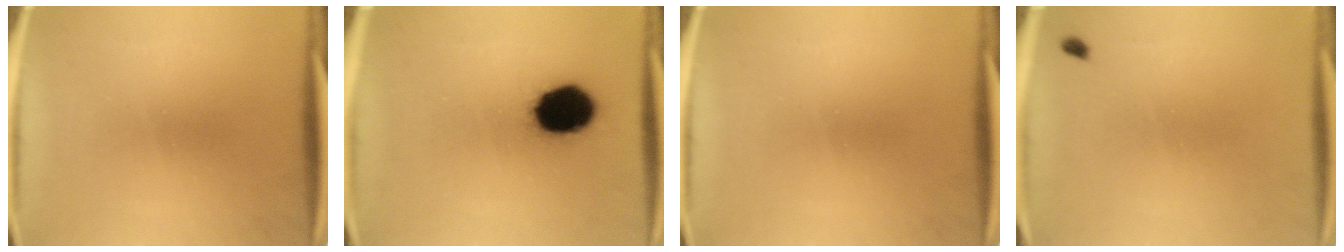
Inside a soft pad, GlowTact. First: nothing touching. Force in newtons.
{"total": 15.8}
{"total": 0.0}
{"total": 0.8}